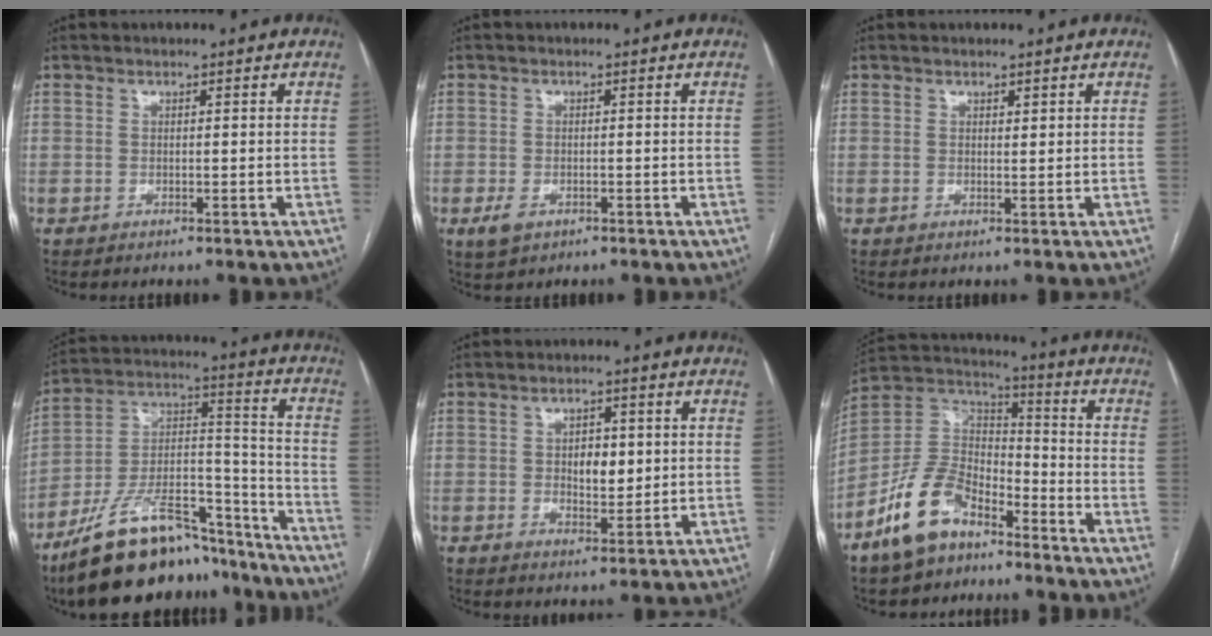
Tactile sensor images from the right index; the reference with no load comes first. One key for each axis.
{"total": 2.9, "fx": -1.4, "fy": 1.8, "fz": 1.7, "tx": -0.037, "ty": -0.002, "tz": -0.015}
{"total": 0.6, "fx": 0.4, "fy": 0.2, "fz": 0.4, "tx": -0.006, "ty": -0.004, "tz": 0.006}
{"total": 22.4, "fx": -18.0, "fy": 7.3, "fz": 11.1, "tx": -0.187, "ty": 0.036, "tz": -0.307}
{"total": 5.0, "fx": 0.4, "fy": 2.7, "fz": 4.2, "tx": -0.060, "ty": 0.003, "tz": 0.013}
{"total": 13.1, "fx": -8.7, "fy": 6.6, "fz": 7.2, "tx": -0.159, "ty": 0.022, "tz": -0.171}